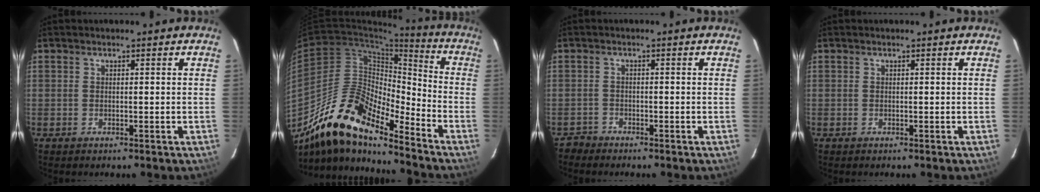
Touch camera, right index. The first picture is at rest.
{"total": 18.0, "force": [-14.7, 4.4, 9.4], "torque": [-0.156, 0.000, -0.282]}
{"total": 1.9, "force": [-1.8, 0.7, -0.4], "torque": [-0.001, 0.006, -0.038]}
{"total": 0.0}